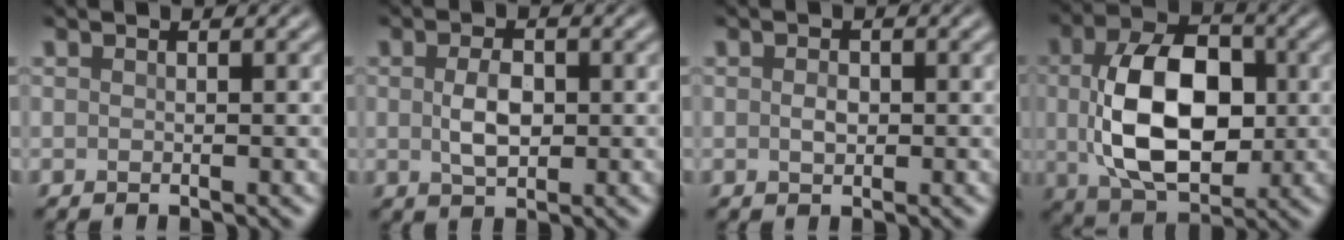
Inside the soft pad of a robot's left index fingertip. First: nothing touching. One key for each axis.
{"total": 3.1, "fx": 0.1, "fy": 1.8, "fz": 2.5, "tx": -0.055, "ty": 0.000, "tz": 0.004}
{"total": 1.2, "fx": 0.0, "fy": 0.8, "fz": 0.9, "tx": -0.018, "ty": -0.001, "tz": 0.000}
{"total": 10.9, "fx": 0.2, "fy": 7.0, "fz": 8.4, "tx": -0.160, "ty": -0.006, "tz": 0.009}